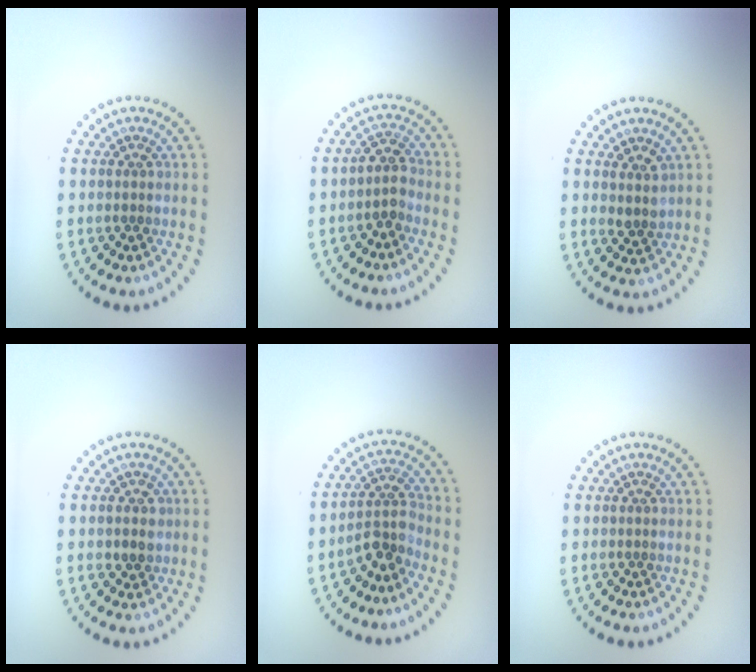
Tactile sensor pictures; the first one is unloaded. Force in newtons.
{"total": 2.1, "press": 1.7, "slide": 1.2}
{"total": 1.8, "press": 1.5, "slide": 1.0}
{"total": 1.3, "press": 1.3, "slide": 0.4}
{"total": 2.9, "press": 2.2, "slide": 1.9}
{"total": 0.0}